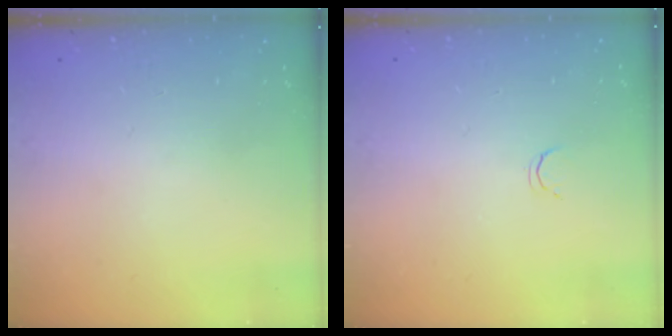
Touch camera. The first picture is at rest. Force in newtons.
{"total": 2.1, "press": 2.1, "slide": 0.4}